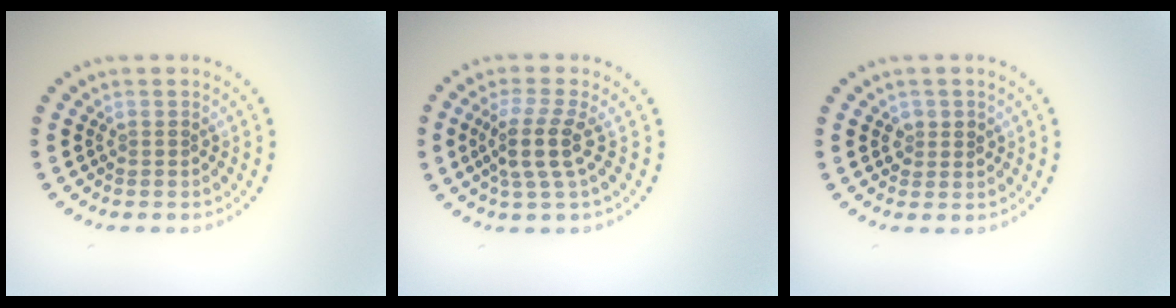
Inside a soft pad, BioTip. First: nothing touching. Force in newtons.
{"total": 3.3, "press": 2.6, "slide": 2.1}
{"total": 1.3, "press": 1.3, "slide": 0.3}